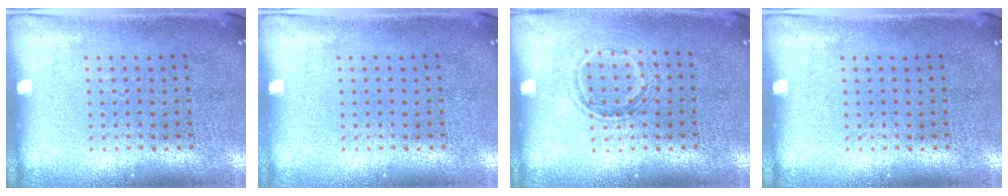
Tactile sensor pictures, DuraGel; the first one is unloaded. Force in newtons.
{"total": 0.0}
{"total": 1.2, "press": 1.1, "slide": 0.5}
{"total": 0.0}